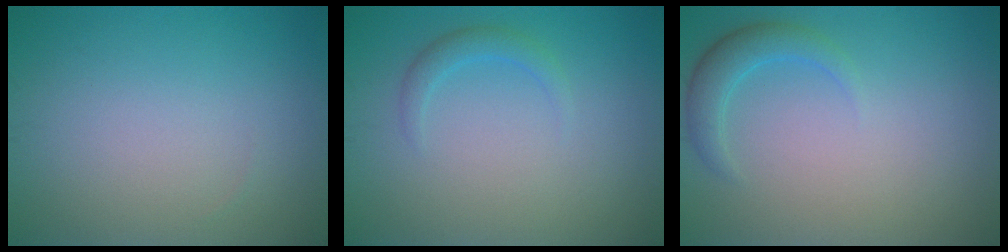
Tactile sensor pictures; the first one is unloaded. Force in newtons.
{"total": 1.5, "press": 1.5, "slide": 0.1}
{"total": 2.4, "press": 2.4, "slide": 0.1}